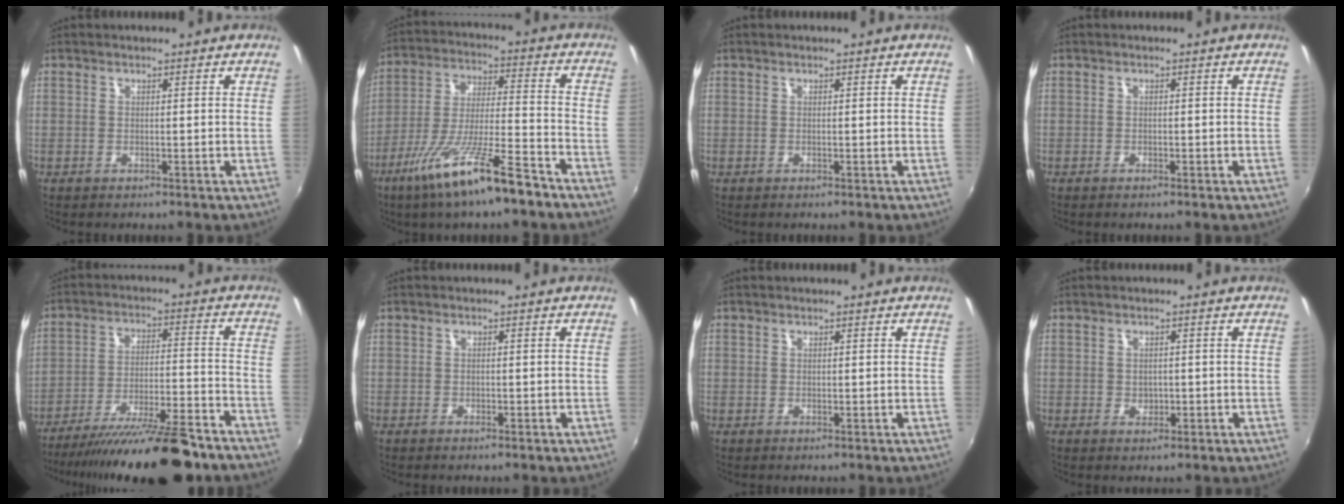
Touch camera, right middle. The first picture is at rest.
{"total": 15.5, "force": [-10.5, 1.4, 11.4], "torque": [-0.229, -0.028, -0.185]}
{"total": 0.0}
{"total": 0.7, "force": [-0.5, 0.2, 0.3], "torque": [-0.007, -0.003, -0.011]}
{"total": 21.2, "force": [-17.6, 3.3, 11.4], "torque": [-0.206, -0.039, -0.265]}
{"total": 1.0, "force": [-0.7, 0.5, 0.5], "torque": [-0.009, -0.004, -0.014]}
{"total": 0.0}
{"total": 2.0, "force": [-0.5, 1.7, 1.0], "torque": [-0.014, -0.002, -0.007]}